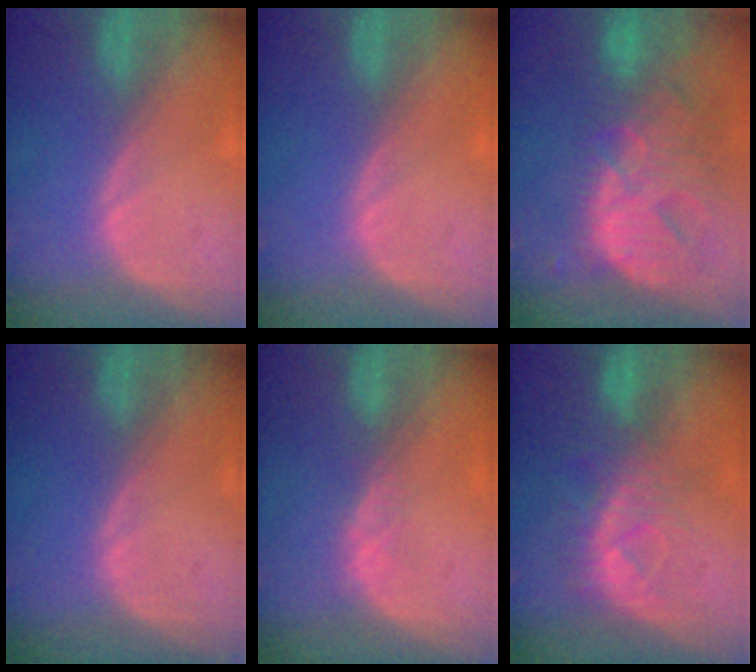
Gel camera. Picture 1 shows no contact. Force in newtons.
{"total": 0.0}
{"total": 13.8, "press": 11.7, "slide": 7.3}
{"total": 0.0}
{"total": 2.1, "press": 1.5, "slide": 1.4}
{"total": 8.2, "press": 7.4, "slide": 3.6}